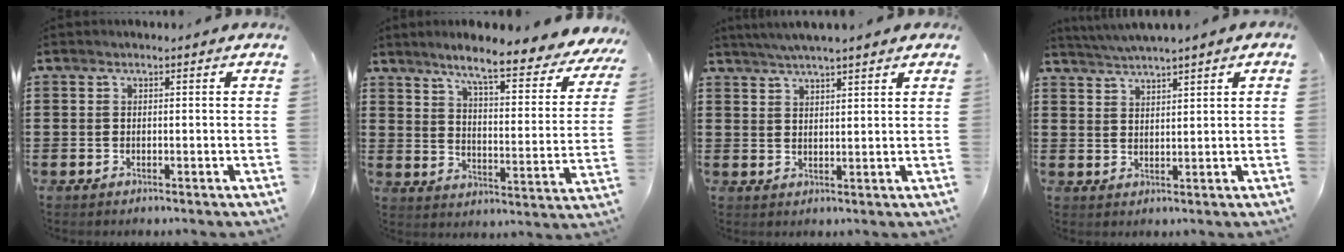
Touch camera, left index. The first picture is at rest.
{"total": 7.7, "force": [6.2, -0.1, 4.4], "torque": [-0.096, -0.051, 0.095]}
{"total": 3.5, "force": [3.1, -0.2, 1.5], "torque": [-0.037, -0.004, 0.055]}
{"total": 2.7, "force": [2.5, -0.5, 0.8], "torque": [-0.022, -0.006, 0.047]}